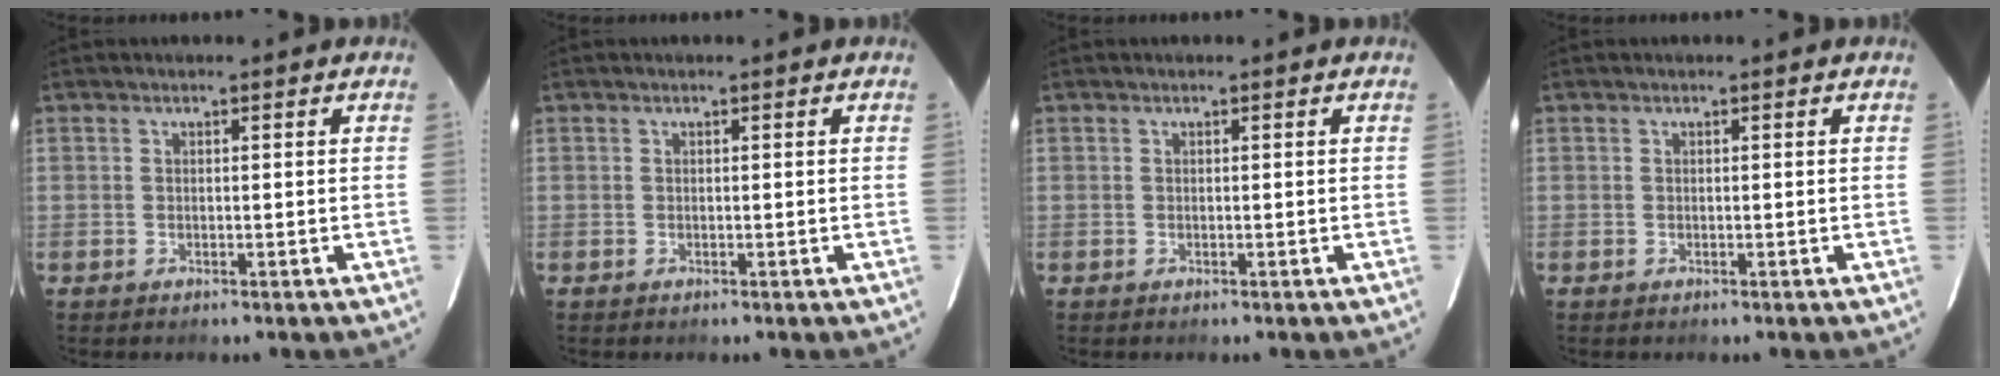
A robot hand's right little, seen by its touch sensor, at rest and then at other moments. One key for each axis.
{"total": 0.0}
{"total": 0.0}
{"total": 0.0}